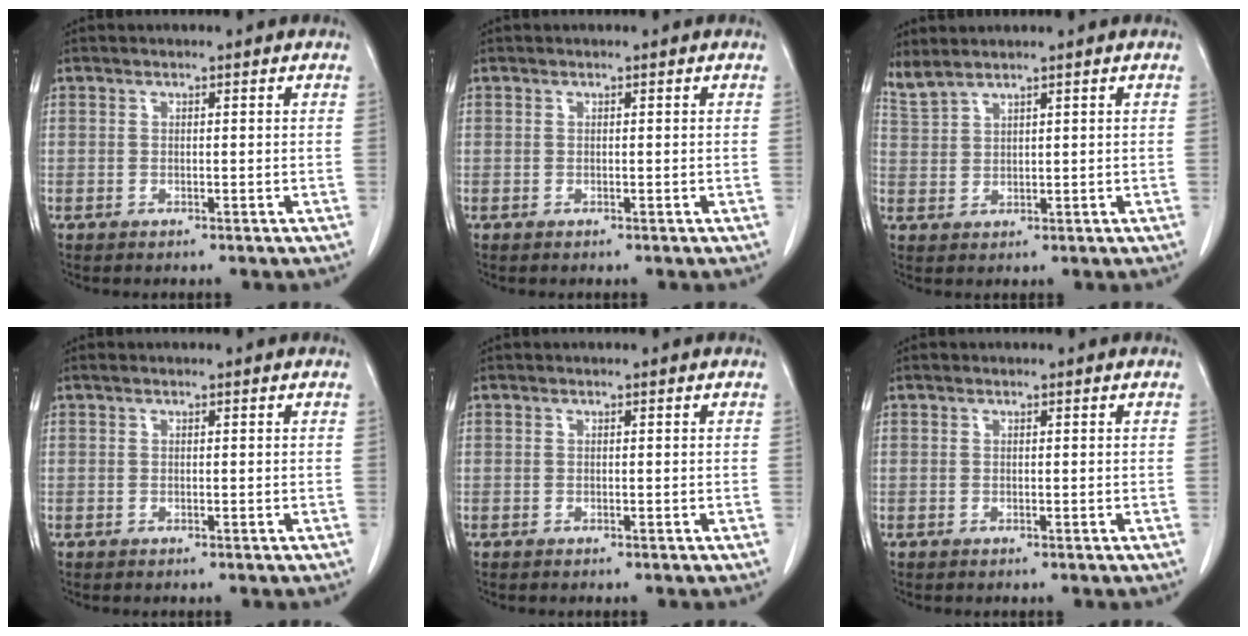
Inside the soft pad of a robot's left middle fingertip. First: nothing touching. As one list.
[{"total": 0.0}, {"total": 2.8, "force": [2.7, -0.2, 0.7], "torque": [-0.026, 0.008, 0.068]}, {"total": 0.0}, {"total": 0.0}, {"total": 0.0}]